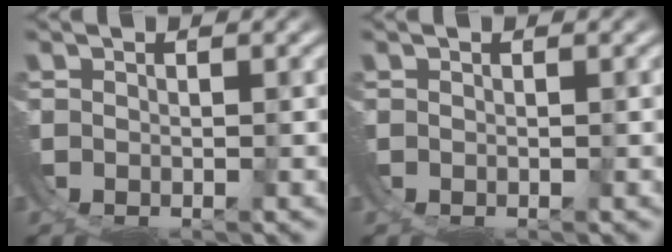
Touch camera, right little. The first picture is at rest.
{"total": 0.0}